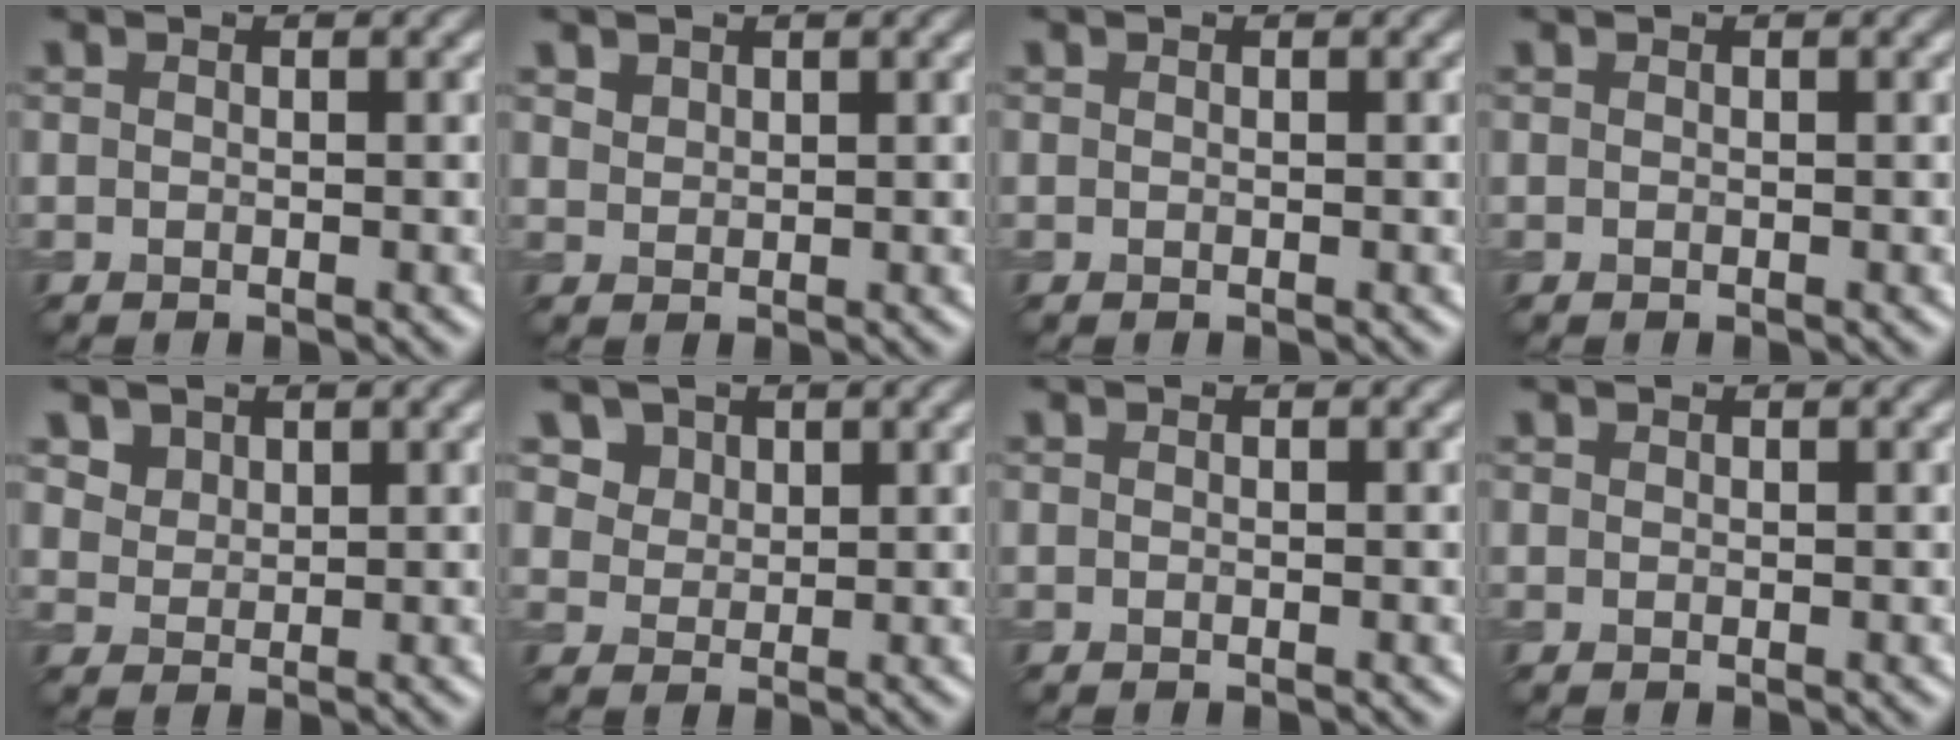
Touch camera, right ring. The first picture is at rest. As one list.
[{"total": 1.2, "force": [1.0, 0.6, 0.2], "torque": [-0.007, -0.002, 0.022]}, {"total": 0.0}, {"total": 0.0}, {"total": 2.9, "force": [2.0, 1.9, 1.0], "torque": [-0.034, -0.011, 0.052]}, {"total": 5.3, "force": [3.2, 3.7, 2.0], "torque": [-0.062, -0.004, 0.060]}, {"total": 0.0}, {"total": 0.0}]